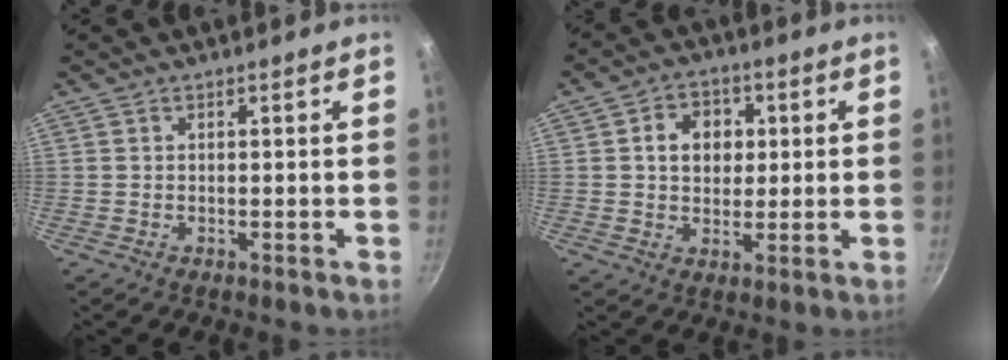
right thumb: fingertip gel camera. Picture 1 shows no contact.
{"total": 7.7, "force": [1.5, 6.3, 4.2], "torque": [-0.041, 0.005, 0.016]}